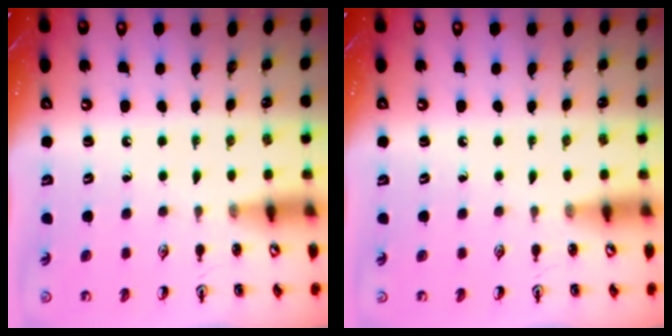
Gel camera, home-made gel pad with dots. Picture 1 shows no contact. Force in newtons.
{"total": 0.0}